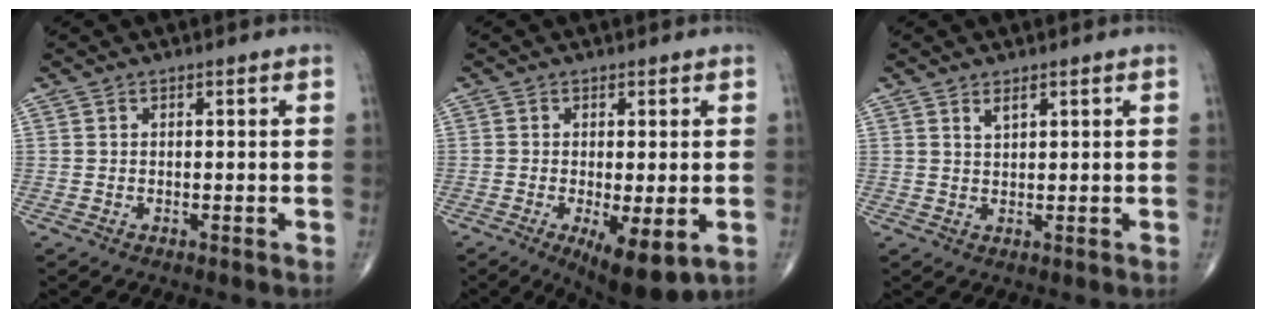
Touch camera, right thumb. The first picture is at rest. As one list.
[{"total": 8.9, "force": [-2.7, 3.0, 7.9], "torque": [-0.123, -0.022, -0.036]}, {"total": 1.7, "force": [1.2, 0.6, 1.1], "torque": [-0.018, -0.008, 0.024]}]